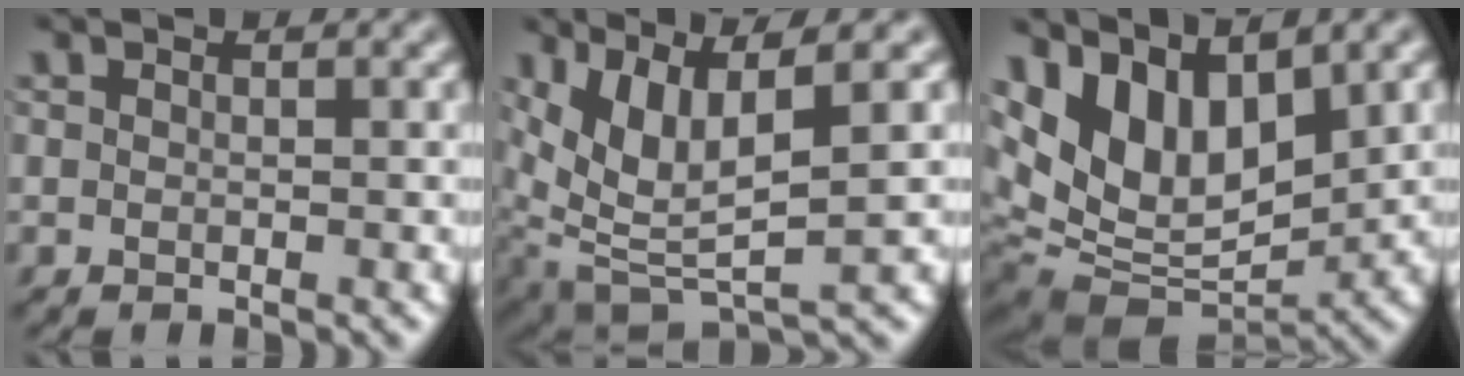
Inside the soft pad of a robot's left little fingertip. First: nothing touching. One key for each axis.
{"total": 6.8, "fx": 2.4, "fy": 2.0, "fz": 6.1, "tx": -0.138, "ty": -0.003, "tz": 0.051}
{"total": 11.0, "fx": 3.6, "fy": 6.0, "fz": 8.5, "tx": -0.144, "ty": -0.007, "tz": 0.077}